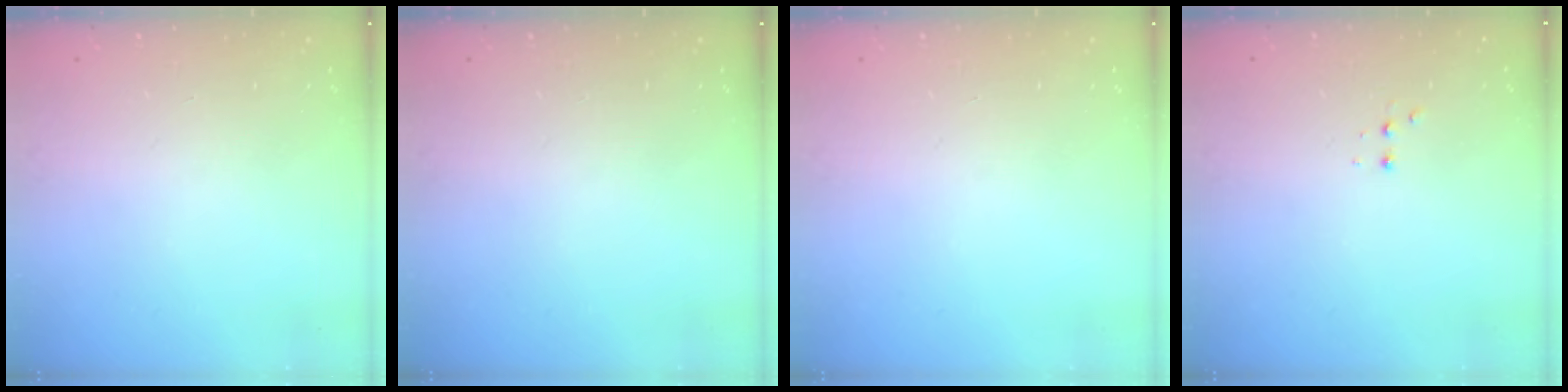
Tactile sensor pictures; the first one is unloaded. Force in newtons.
{"total": 0.0}
{"total": 0.0}
{"total": 2.4, "press": 2.2, "slide": 0.9}